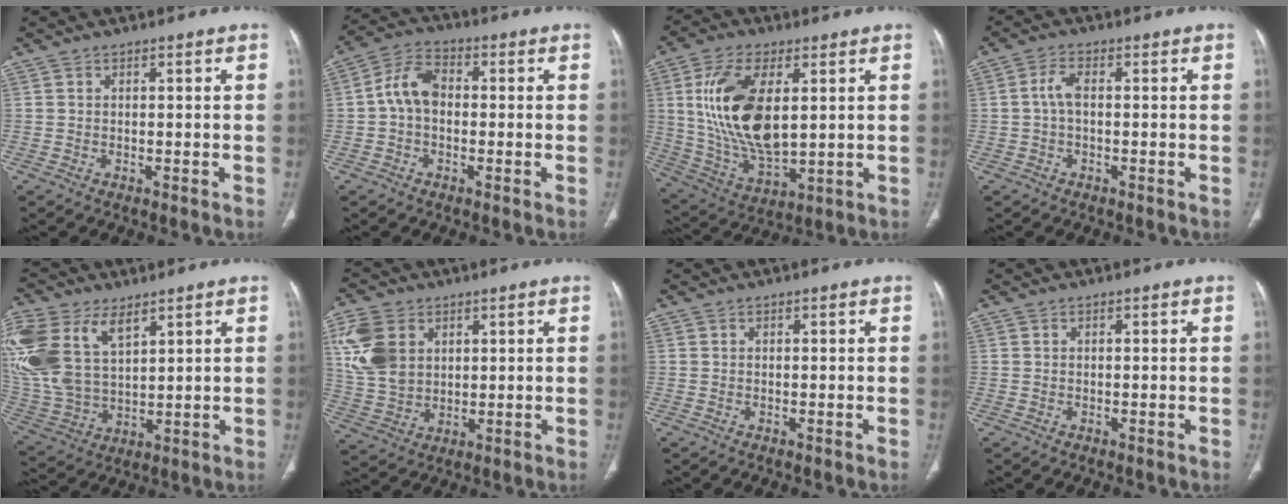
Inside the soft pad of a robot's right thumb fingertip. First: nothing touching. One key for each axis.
{"total": 7.4, "fx": -0.3, "fy": 5.2, "fz": 5.2, "tx": -0.091, "ty": 0.024, "tz": -0.018}
{"total": 18.2, "fx": 3.6, "fy": 8.9, "fz": 15.5, "tx": -0.298, "ty": -0.018, "tz": 0.080}
{"total": 3.1, "fx": -0.2, "fy": 1.5, "fz": 2.8, "tx": -0.061, "ty": 0.008, "tz": -0.007}
{"total": 21.0, "fx": 9.6, "fy": 12.2, "fz": 14.1, "tx": -0.335, "ty": -0.006, "tz": 0.197}
{"total": 11.6, "fx": 3.9, "fy": 8.4, "fz": 6.9, "tx": -0.135, "ty": -0.009, "tz": 0.085}
{"total": 0.0}
{"total": 0.0}